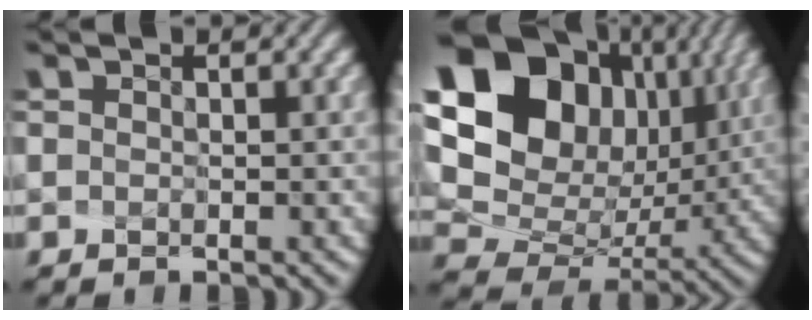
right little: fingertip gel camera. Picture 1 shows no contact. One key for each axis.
{"total": 18.7, "fx": 6.2, "fy": 14.9, "fz": 9.5, "tx": -0.222, "ty": 0.027, "tz": 0.134}